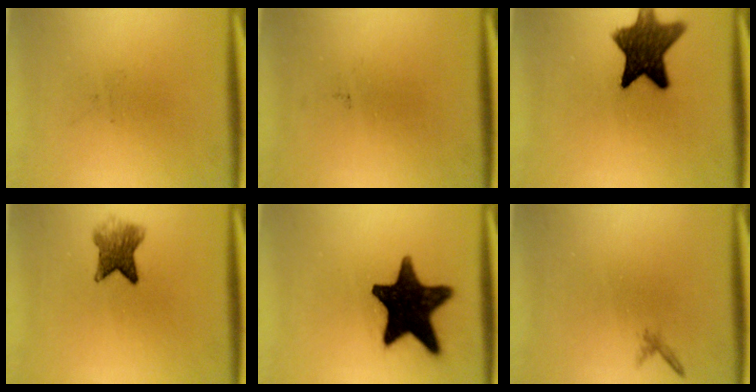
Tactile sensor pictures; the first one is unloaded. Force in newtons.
{"total": 0.0}
{"total": 11.3}
{"total": 4.8}
{"total": 17.9}
{"total": 0.6}